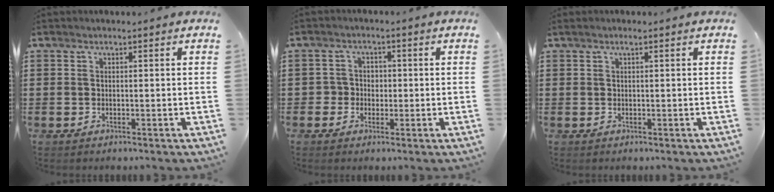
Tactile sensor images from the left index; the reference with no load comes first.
{"total": 2.7, "force": [-0.5, 2.6, 0.5], "torque": [-0.022, 0.007, -0.015]}
{"total": 1.8, "force": [0.8, 0.0, 1.6], "torque": [-0.032, 0.000, 0.015]}